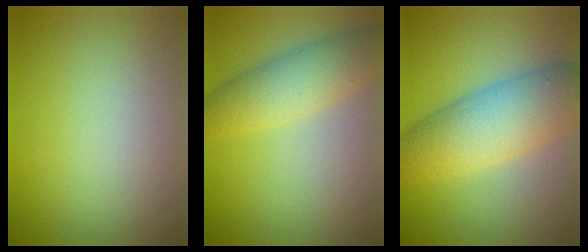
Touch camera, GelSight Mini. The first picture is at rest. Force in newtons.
{"total": 4.7, "press": 4.7, "slide": 0.3}
{"total": 7.6, "press": 7.6, "slide": 0.1}